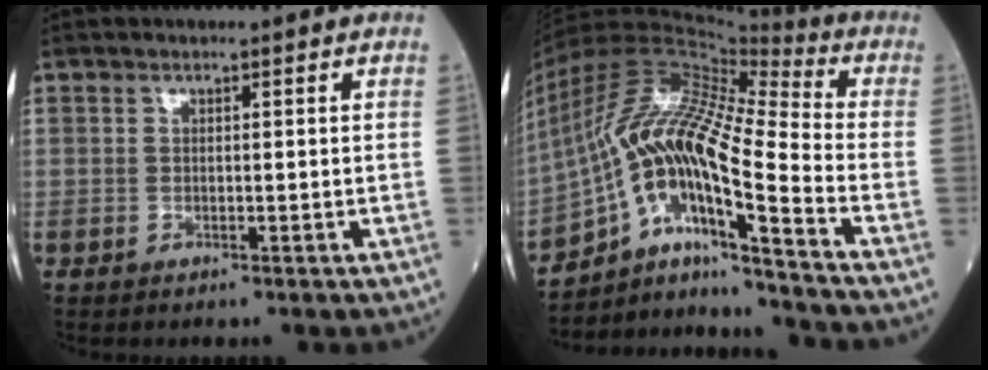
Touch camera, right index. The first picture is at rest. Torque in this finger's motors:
{"motor_torque": [1.70, -0.44, 0.67, 0.21]}